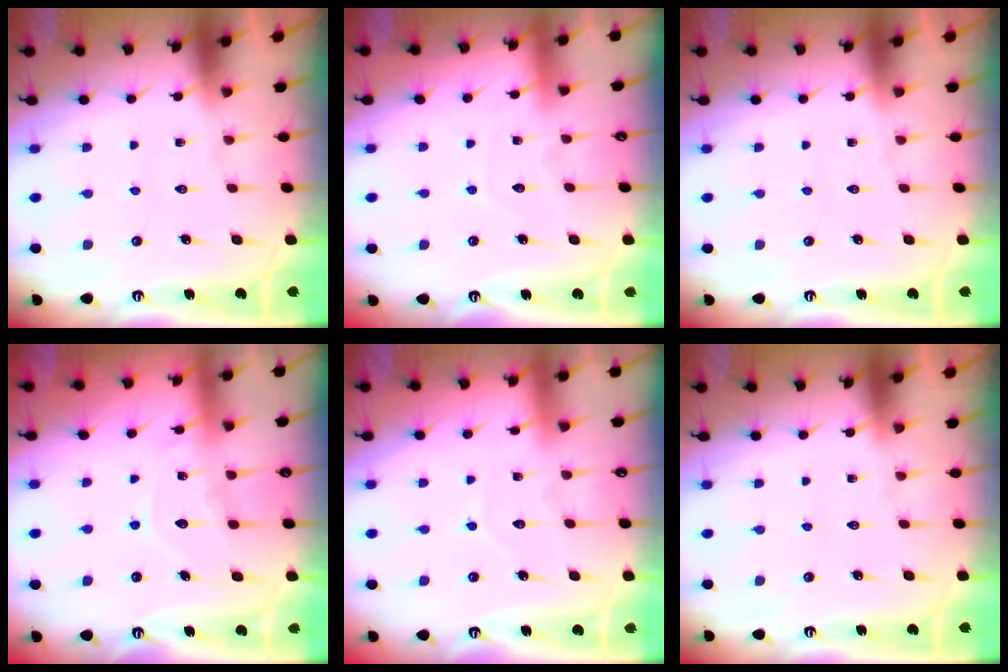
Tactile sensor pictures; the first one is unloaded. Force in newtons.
{"total": 4.5, "press": 4.5, "slide": 0.5}
{"total": 0.0}
{"total": 8.8, "press": 8.7, "slide": 0.6}
{"total": 4.0, "press": 4.0, "slide": 0.4}
{"total": 0.0}